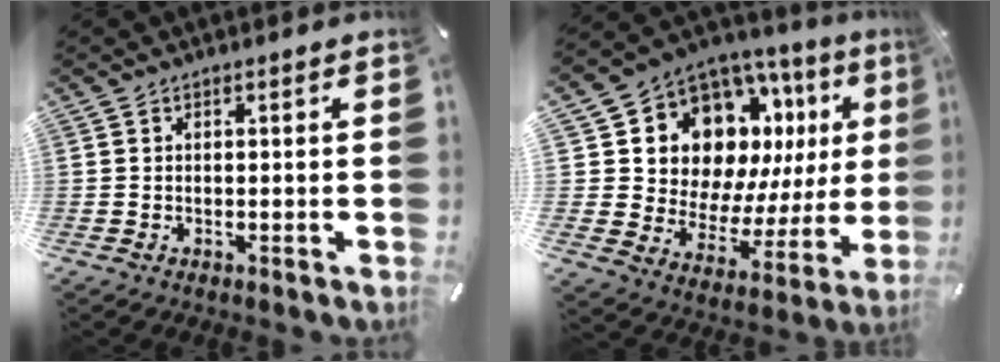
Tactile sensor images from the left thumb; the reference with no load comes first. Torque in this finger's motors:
{"motor_torque": [1.30, 1.71, 0.89, -0.73, 0.15]}